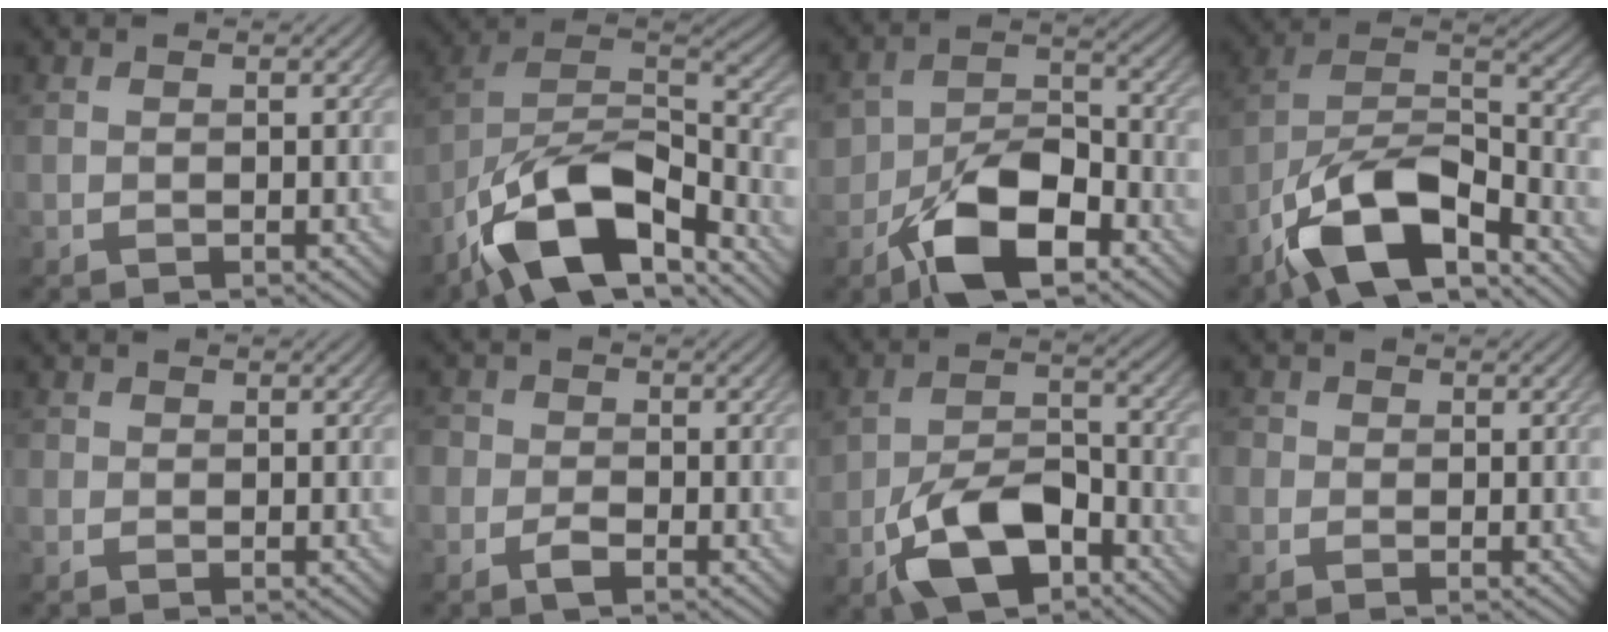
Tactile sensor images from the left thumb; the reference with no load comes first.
{"total": 16.0, "force": [-10.5, 6.7, 10.1], "torque": [-0.214, -0.012, -0.197]}
{"total": 10.5, "force": [-5.5, 5.7, 6.9], "torque": [-0.127, -0.004, -0.101]}
{"total": 14.6, "force": [-9.3, 5.8, 9.6], "torque": [-0.185, -0.006, -0.190]}
{"total": 0.6, "force": [-0.1, 0.6, 0.0], "torque": [0.004, -0.002, -0.005]}
{"total": 2.5, "force": [-1.4, 1.7, 1.3], "torque": [-0.023, 0.000, -0.034]}
{"total": 9.9, "force": [-4.9, 5.2, 6.8], "torque": [-0.136, -0.002, -0.097]}
{"total": 1.4, "force": [-0.2, 1.4, 0.2], "torque": [-0.001, 0.003, -0.012]}